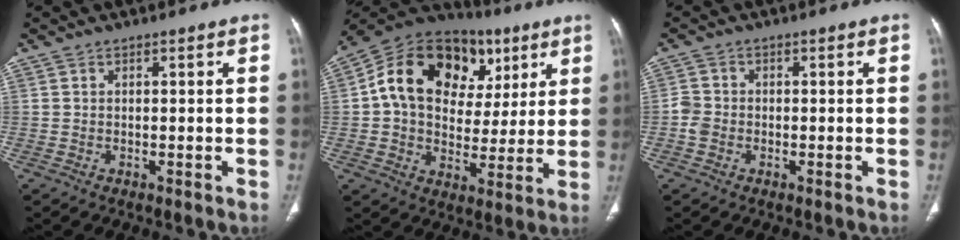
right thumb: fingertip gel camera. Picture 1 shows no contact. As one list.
[{"total": 23.6, "force": [7.2, 16.7, 15.0], "torque": [-0.210, 0.033, 0.114]}, {"total": 2.7, "force": [-0.9, 2.2, 1.2], "torque": [-0.018, 0.009, -0.022]}]